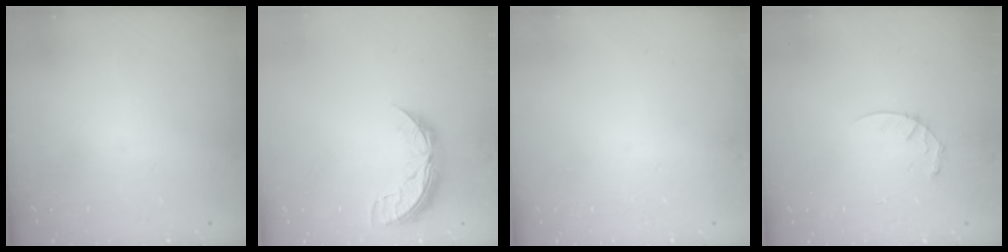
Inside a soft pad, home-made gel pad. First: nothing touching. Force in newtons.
{"total": 8.8, "press": 8.8, "slide": 0.2}
{"total": 0.0}
{"total": 4.7, "press": 4.7, "slide": 0.4}